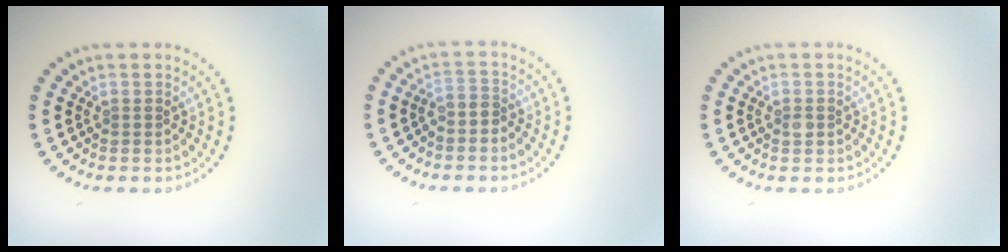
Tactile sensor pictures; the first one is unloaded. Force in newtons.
{"total": 1.3, "press": 0.9, "slide": 0.9}
{"total": 0.9, "press": 0.9, "slide": 0.0}